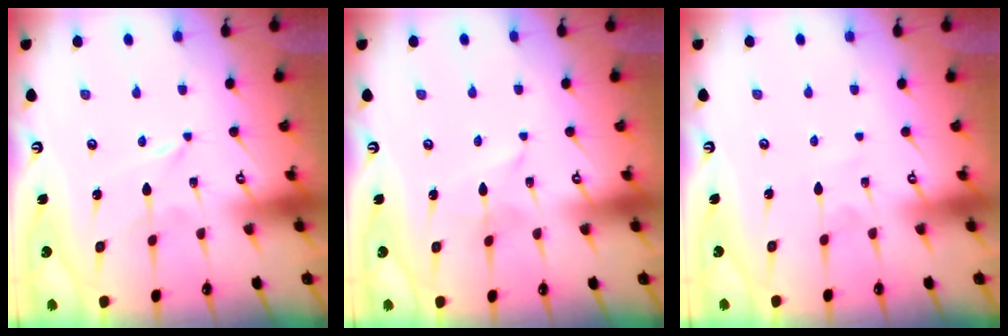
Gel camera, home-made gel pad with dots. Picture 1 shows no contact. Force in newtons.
{"total": 1.5, "press": 1.4, "slide": 0.2}
{"total": 2.5, "press": 2.5, "slide": 0.3}